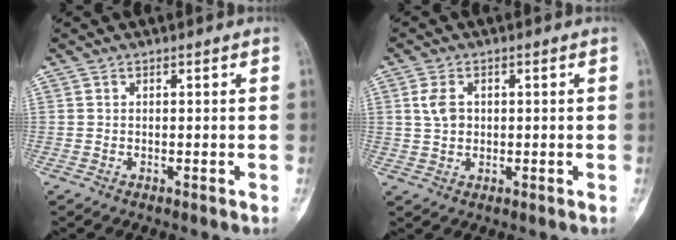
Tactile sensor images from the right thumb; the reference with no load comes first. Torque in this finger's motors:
{"motor_torque": [-0.08, 0.56, 0.54, 0.05, 0.11]}